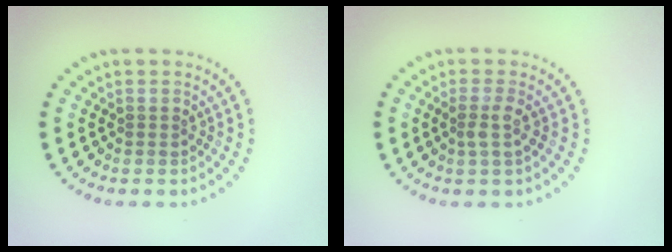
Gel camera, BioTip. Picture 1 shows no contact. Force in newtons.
{"total": 1.7, "press": 1.4, "slide": 0.9}